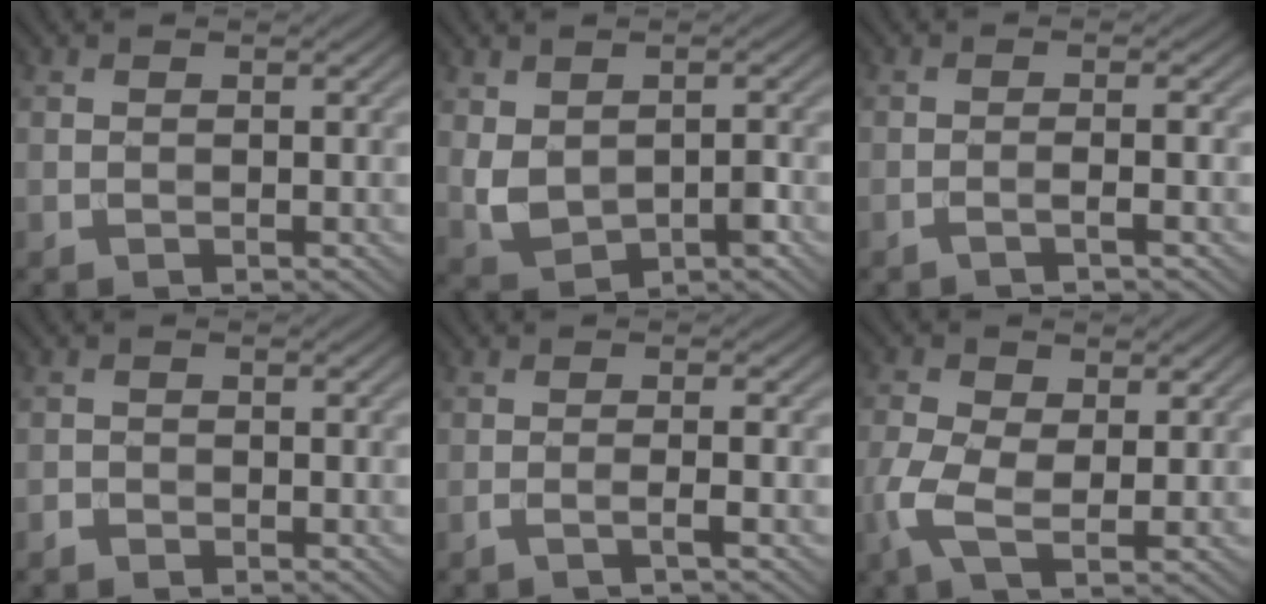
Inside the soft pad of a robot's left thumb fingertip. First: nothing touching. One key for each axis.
{"total": 5.2, "fx": -0.5, "fy": 3.4, "fz": 3.9, "tx": -0.085, "ty": -0.011, "tz": 0.000}
{"total": 1.7, "fx": -0.8, "fy": 0.0, "fz": 1.5, "tx": -0.021, "ty": 0.011, "tz": -0.025}
{"total": 0.9, "fx": -0.8, "fy": 0.5, "fz": 0.2, "tx": -0.003, "ty": -0.001, "tz": -0.018}
{"total": 2.0, "fx": -1.0, "fy": 0.1, "fz": 1.8, "tx": -0.024, "ty": 0.009, "tz": -0.032}
{"total": 5.3, "fx": -0.7, "fy": 2.8, "fz": 4.5, "tx": -0.122, "ty": -0.001, "tz": -0.018}